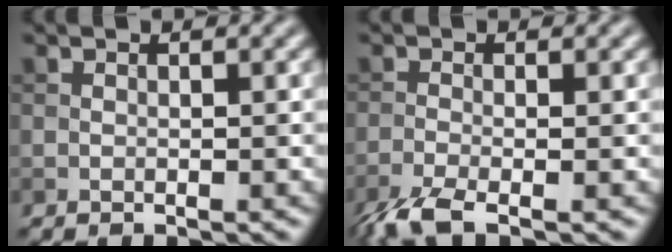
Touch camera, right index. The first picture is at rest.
{"total": 3.9, "force": [-2.7, 0.9, 2.6], "torque": [-0.059, -0.012, -0.064]}